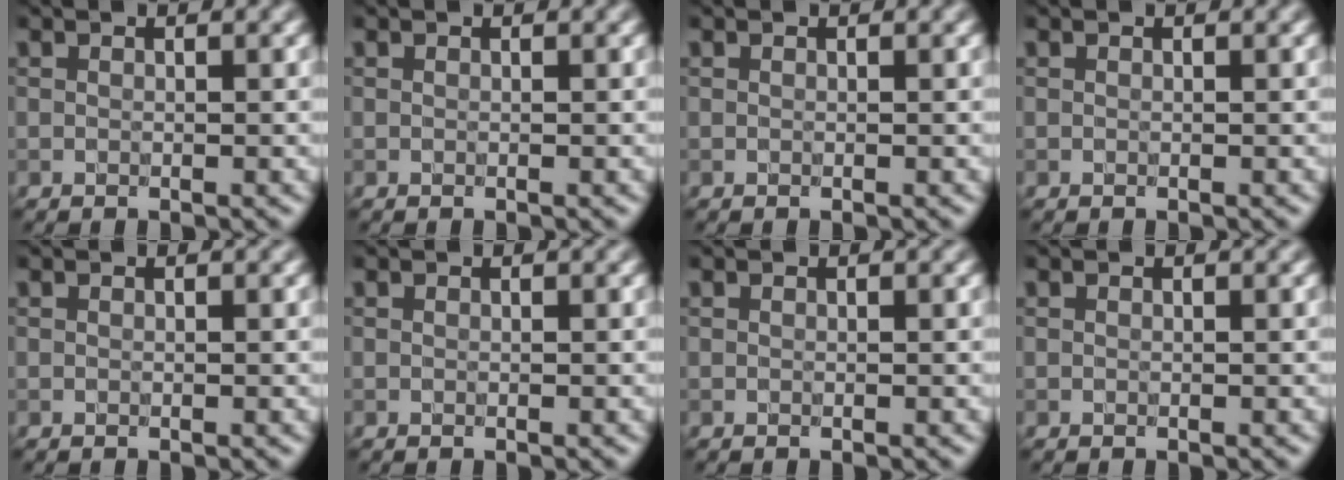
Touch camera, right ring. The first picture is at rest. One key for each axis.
{"total": 0.0}
{"total": 0.0}
{"total": 0.0}
{"total": 0.0}
{"total": 0.0}
{"total": 0.0}
{"total": 0.0}